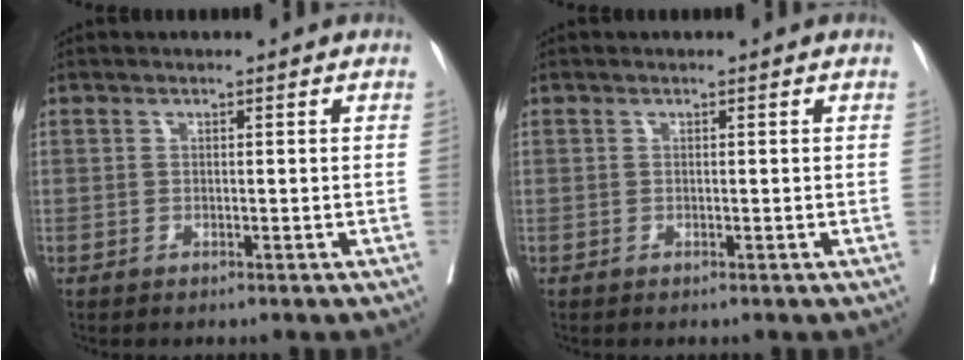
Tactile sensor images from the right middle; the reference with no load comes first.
{"total": 0.0}